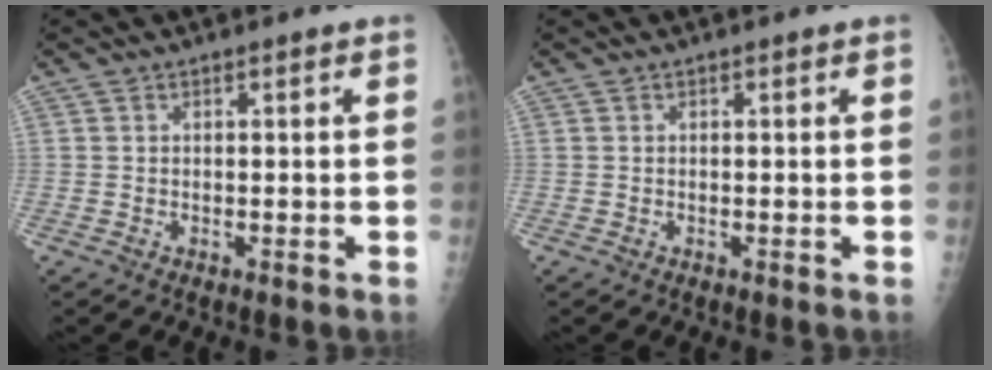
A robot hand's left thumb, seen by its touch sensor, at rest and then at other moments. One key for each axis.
{"total": 0.0}